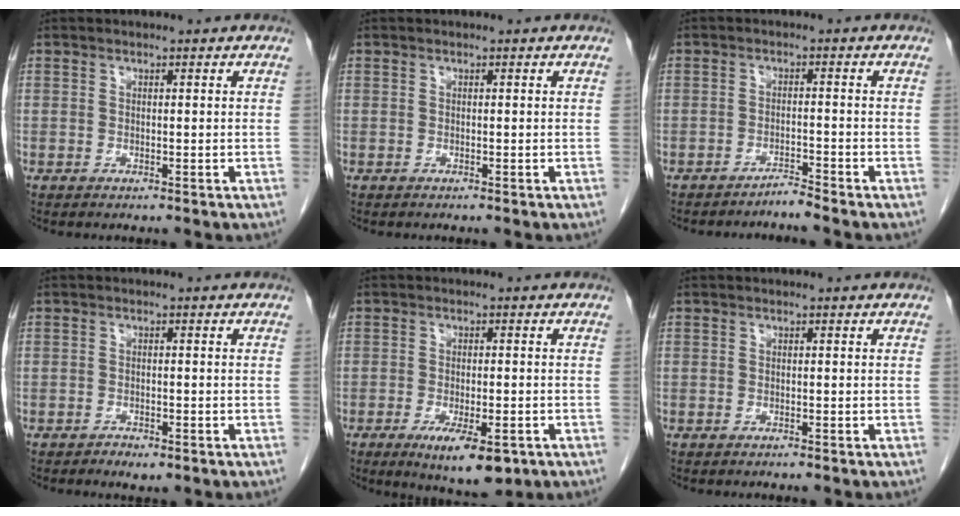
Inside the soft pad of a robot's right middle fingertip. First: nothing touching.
{"total": 0.0}
{"total": 2.0, "force": [-1.9, -0.6, 0.1], "torque": [0.008, -0.004, -0.033]}
{"total": 1.6, "force": [-1.1, 0.6, 0.9], "torque": [-0.019, -0.002, -0.012]}
{"total": 8.1, "force": [-4.3, 2.3, 6.5], "torque": [-0.097, -0.015, -0.057]}
{"total": 0.0}